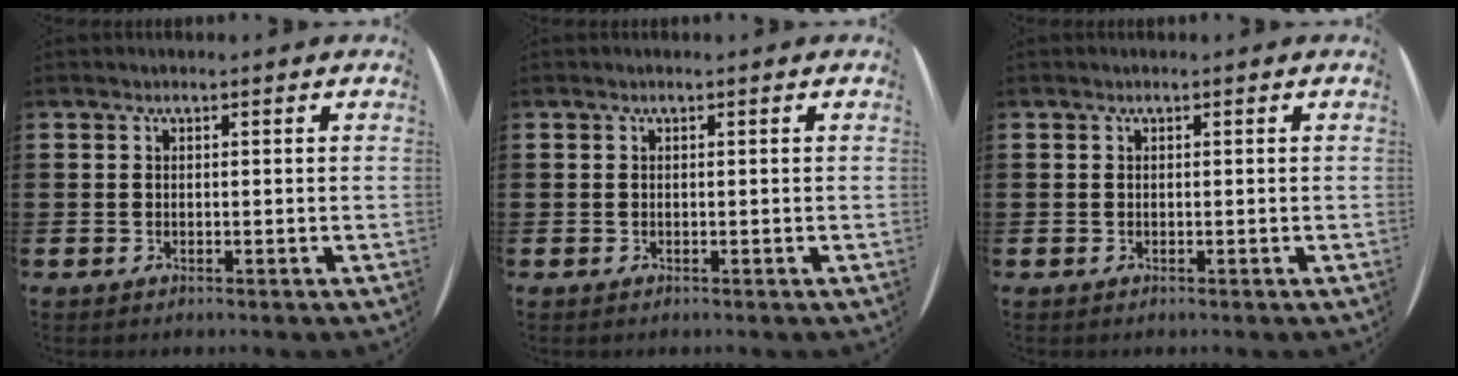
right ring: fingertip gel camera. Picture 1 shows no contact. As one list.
[{"total": 0.0}, {"total": 0.0}]